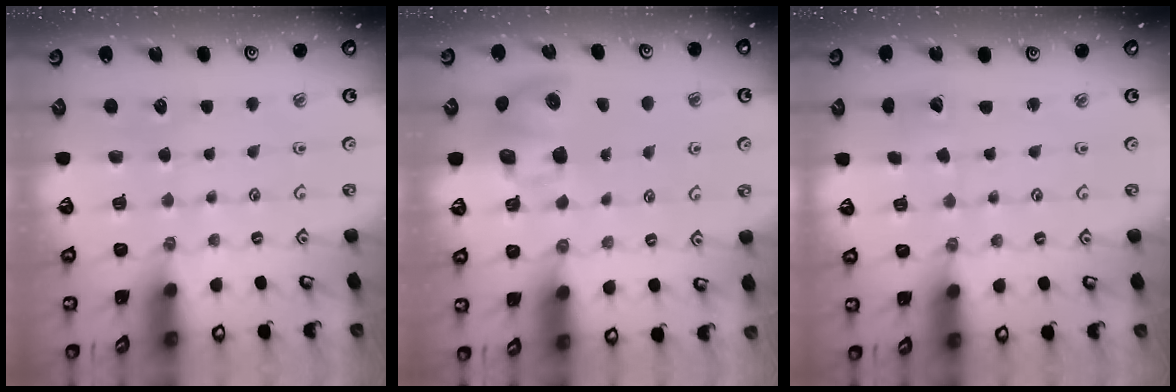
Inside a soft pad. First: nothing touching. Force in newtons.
{"total": 8.8, "press": 8.7, "slide": 1.2}
{"total": 2.6, "press": 2.6, "slide": 0.3}